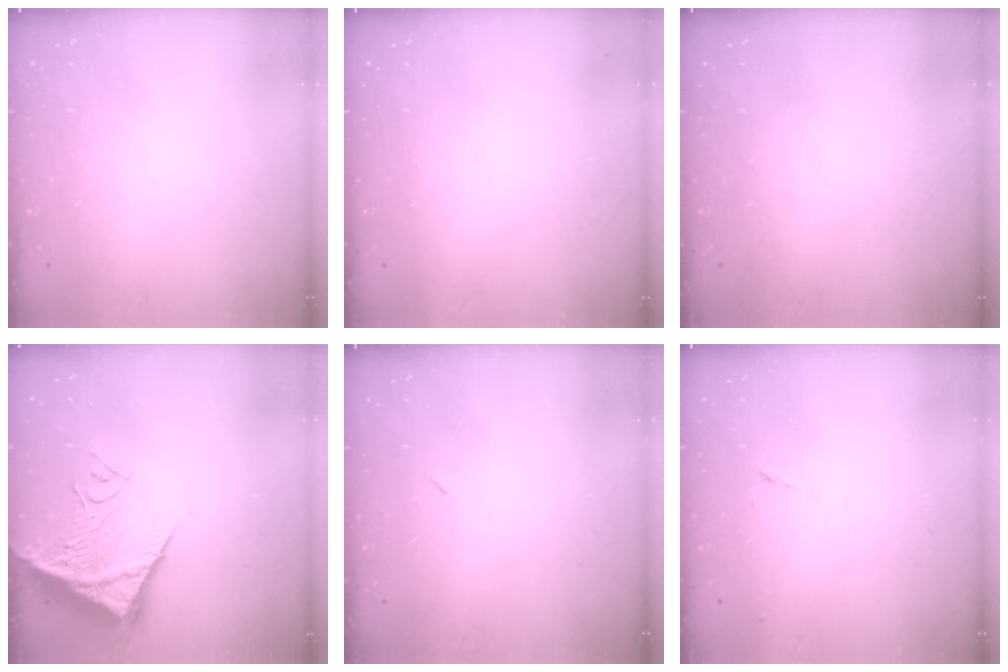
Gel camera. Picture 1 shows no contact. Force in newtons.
{"total": 1.5, "press": 1.5, "slide": 0.1}
{"total": 0.0}
{"total": 13.5, "press": 13.3, "slide": 1.8}
{"total": 2.2, "press": 1.8, "slide": 1.2}
{"total": 7.5, "press": 7.4, "slide": 0.6}